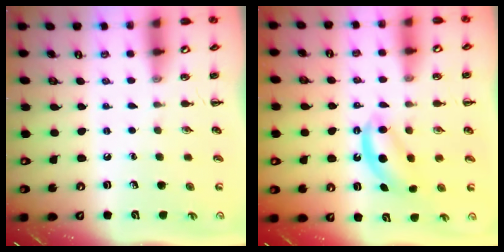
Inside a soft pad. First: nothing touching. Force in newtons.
{"total": 5.8, "press": 5.6, "slide": 1.3}